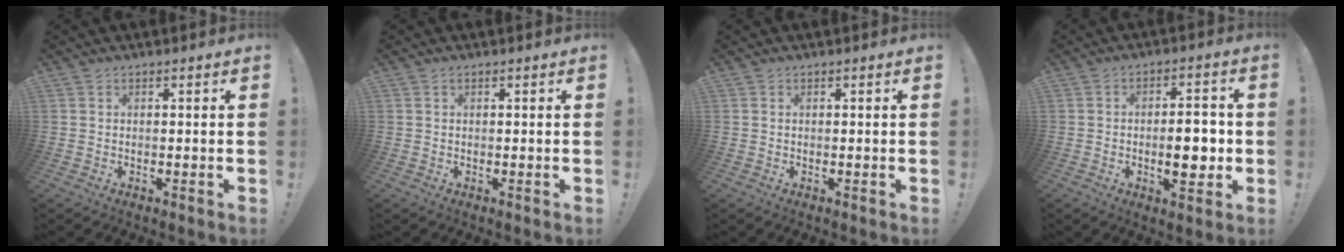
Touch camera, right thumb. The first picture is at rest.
{"total": 0.0}
{"total": 0.0}
{"total": 9.2, "force": [-1.3, 3.8, 8.2], "torque": [-0.108, 0.001, -0.026]}